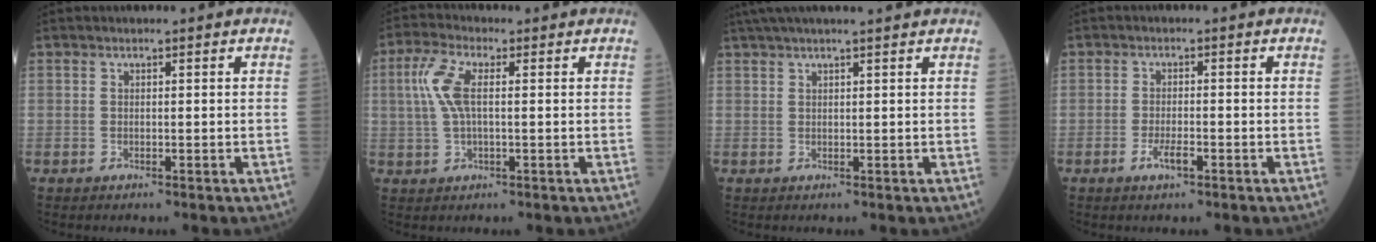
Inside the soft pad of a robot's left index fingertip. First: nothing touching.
{"total": 5.8, "force": [0.8, 1.7, 5.5], "torque": [-0.139, 0.013, 0.016]}
{"total": 7.6, "force": [6.5, -0.5, 4.0], "torque": [-0.064, 0.036, 0.090]}
{"total": 2.6, "force": [-1.5, 0.5, 2.1], "torque": [-0.043, -0.002, -0.029]}